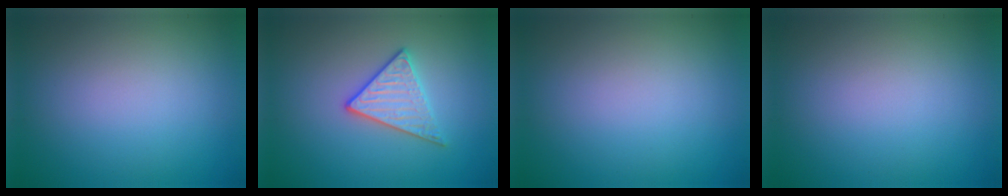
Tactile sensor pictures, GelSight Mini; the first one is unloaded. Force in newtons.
{"total": 2.8, "press": 2.6, "slide": 1.0}
{"total": 0.0}
{"total": 0.0}